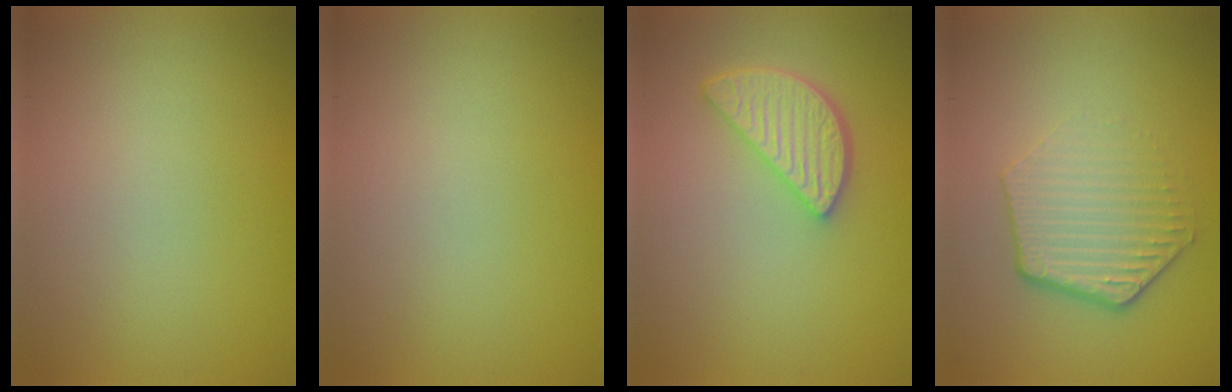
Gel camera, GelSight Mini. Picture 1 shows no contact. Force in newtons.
{"total": 0.0}
{"total": 3.7, "press": 3.2, "slide": 1.9}
{"total": 4.1, "press": 3.2, "slide": 2.5}